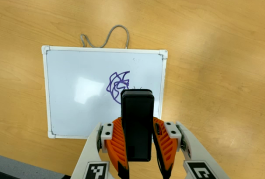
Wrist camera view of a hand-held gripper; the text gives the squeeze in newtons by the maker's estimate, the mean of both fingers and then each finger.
{"total": 9.1, "left": 6.6, "right": 11.7}